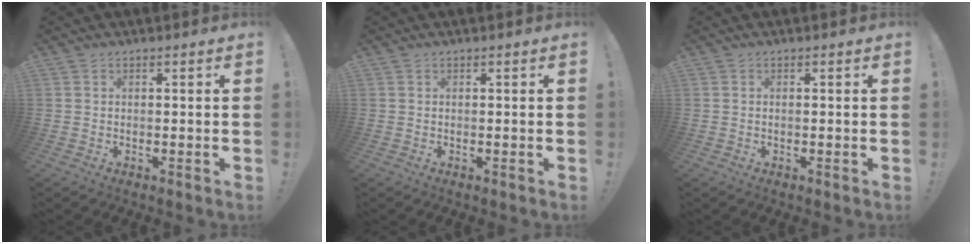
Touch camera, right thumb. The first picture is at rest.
{"total": 0.0}
{"total": 0.0}